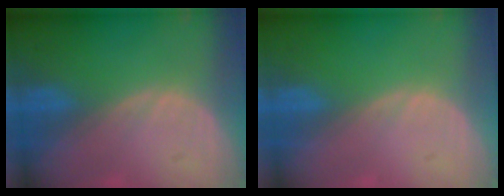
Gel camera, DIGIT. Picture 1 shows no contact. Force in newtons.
{"total": 0.0}